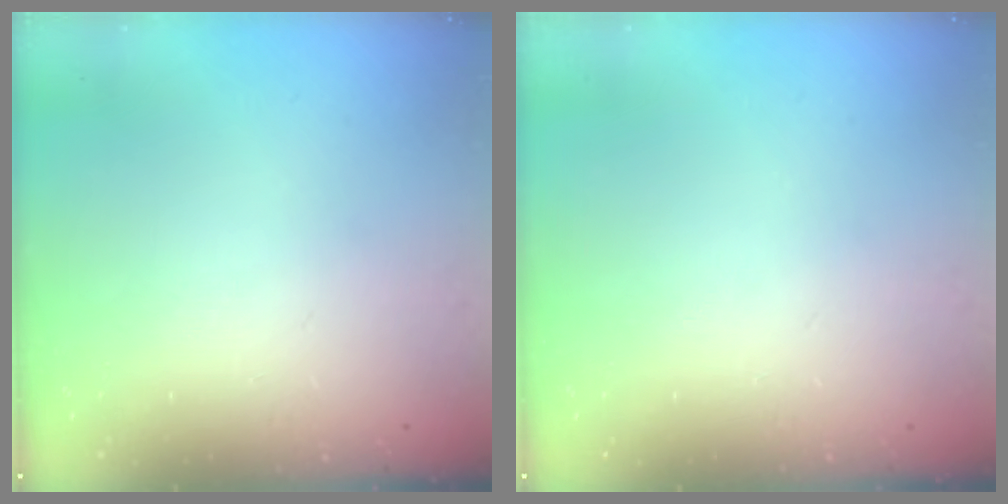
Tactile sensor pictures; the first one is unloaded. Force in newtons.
{"total": 0.0}